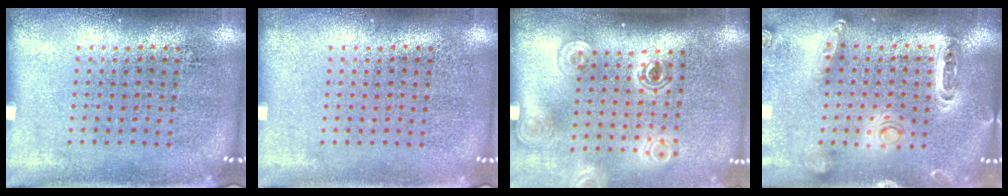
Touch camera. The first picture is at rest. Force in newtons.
{"total": 0.0}
{"total": 1.8, "press": 1.4, "slide": 1.2}
{"total": 1.4, "press": 1.4, "slide": 0.4}